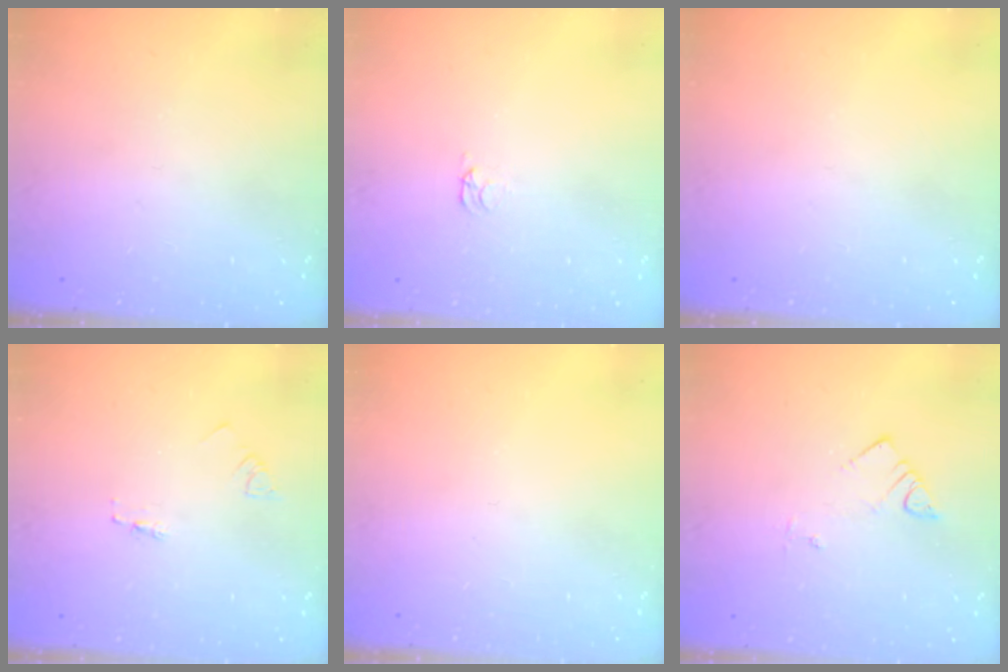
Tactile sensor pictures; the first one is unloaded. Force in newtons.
{"total": 1.6, "press": 1.6, "slide": 0.4}
{"total": 0.0}
{"total": 1.8, "press": 1.8, "slide": 0.2}
{"total": 0.0}
{"total": 3.4, "press": 3.4, "slide": 0.1}